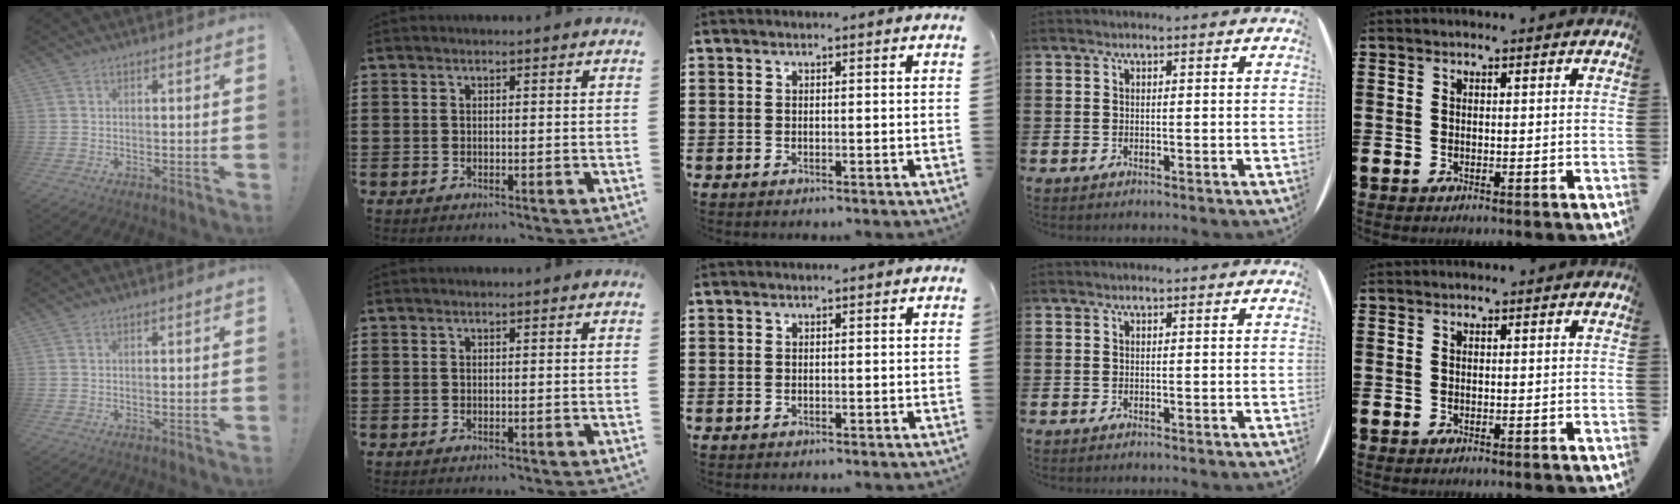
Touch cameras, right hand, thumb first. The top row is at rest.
{}